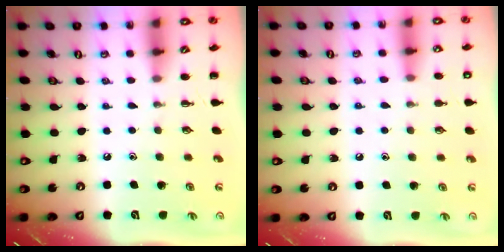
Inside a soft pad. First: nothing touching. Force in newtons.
{"total": 7.1, "press": 6.8, "slide": 2.2}